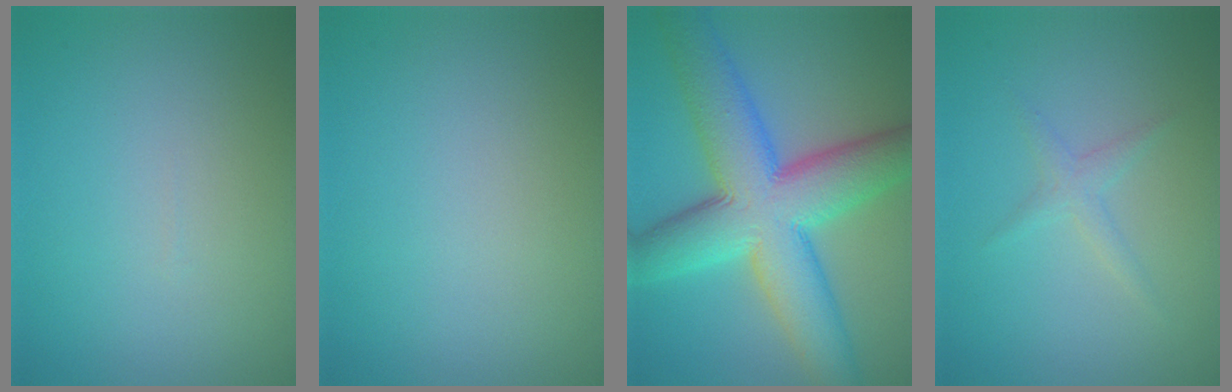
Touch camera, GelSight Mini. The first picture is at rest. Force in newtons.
{"total": 0.0}
{"total": 11.6, "press": 11.6, "slide": 0.3}
{"total": 1.3, "press": 1.3, "slide": 0.0}